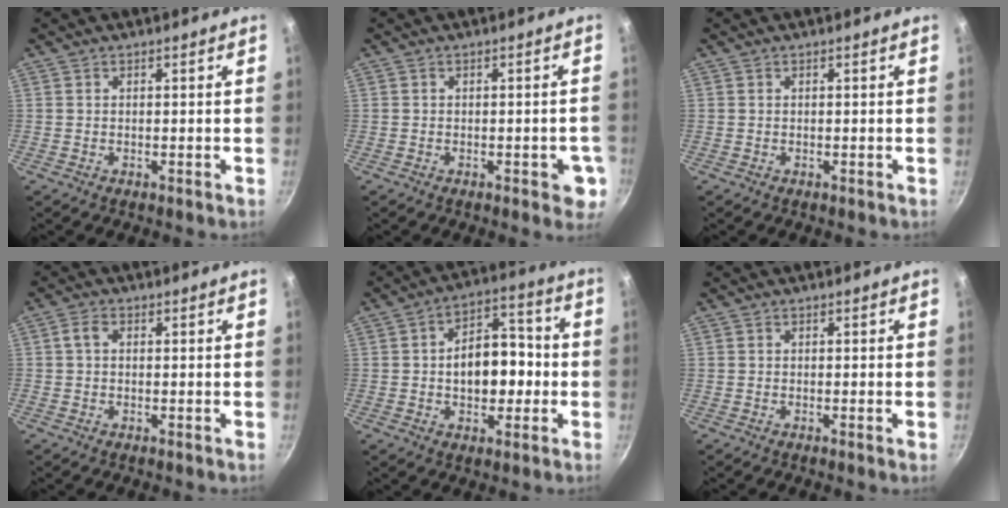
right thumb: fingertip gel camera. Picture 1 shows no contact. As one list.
[{"total": 4.6, "force": [-1.5, 2.2, 3.7], "torque": [-0.021, 0.009, -0.019]}, {"total": 0.0}, {"total": 2.3, "force": [0.3, 1.6, 1.6], "torque": [-0.033, 0.009, 0.002]}, {"total": 12.5, "force": [-1.1, 8.2, 9.3], "torque": [-0.093, 0.029, -0.025]}, {"total": 0.7, "force": [-0.2, -0.1, 0.6], "torque": [-0.011, -0.002, -0.007]}]